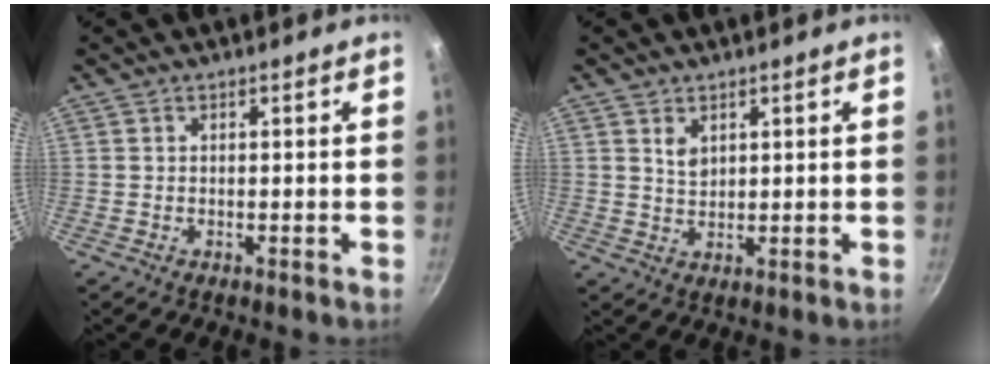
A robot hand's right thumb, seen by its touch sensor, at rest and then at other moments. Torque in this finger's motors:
{"motor_torque": [0.21, -0.05, 0.58, 0.07, 0.28]}